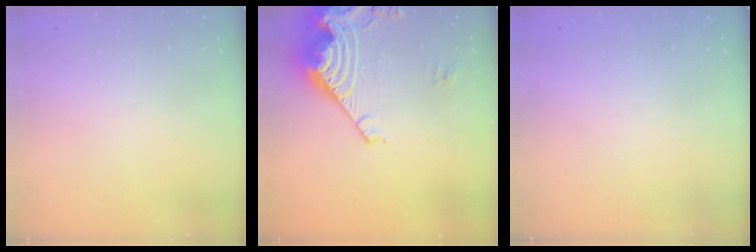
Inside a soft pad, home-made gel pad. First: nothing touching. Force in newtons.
{"total": 17.4, "press": 17.3, "slide": 2.0}
{"total": 1.0, "press": 1.0, "slide": 0.2}